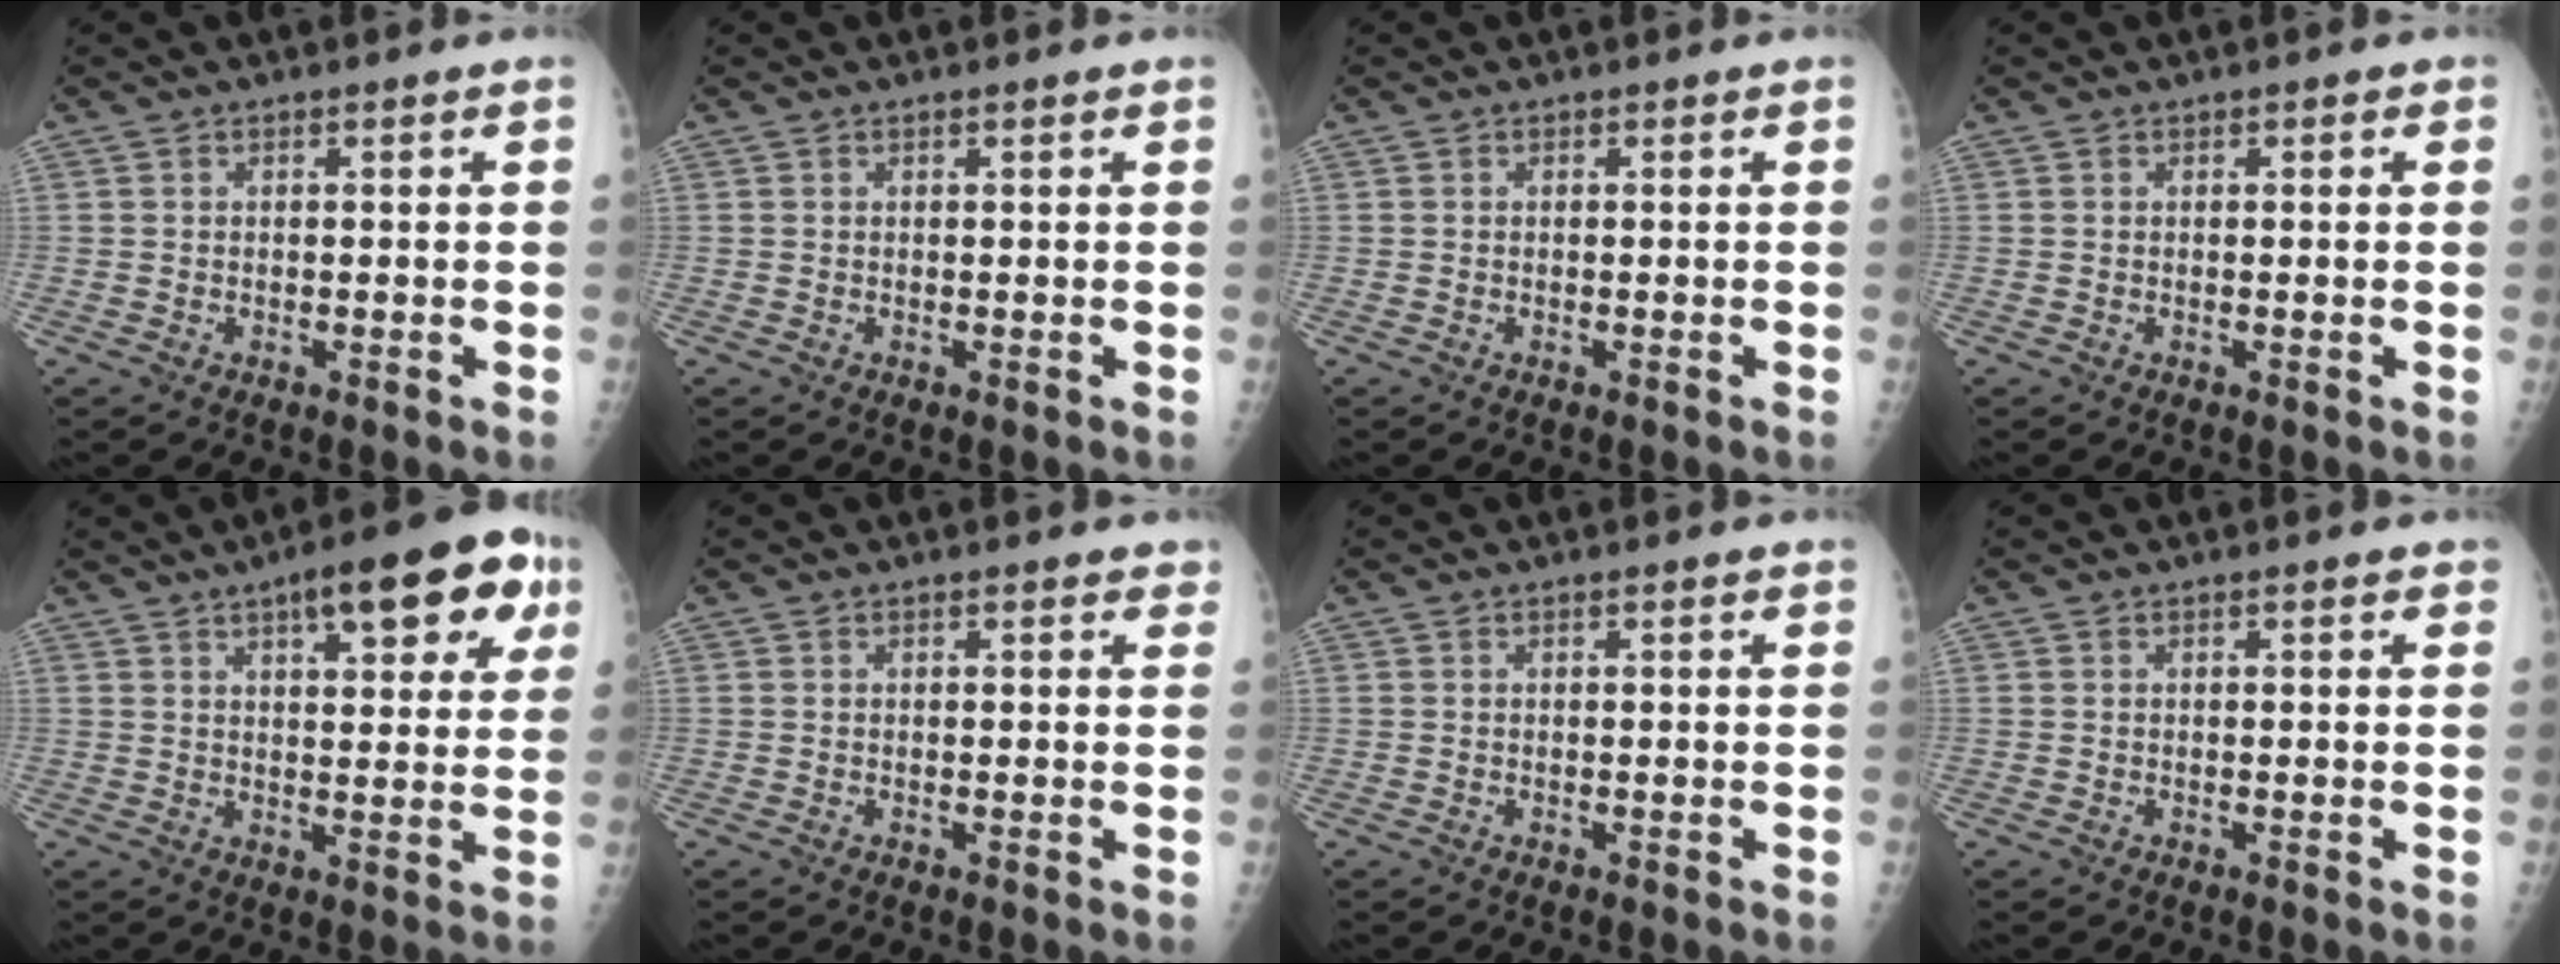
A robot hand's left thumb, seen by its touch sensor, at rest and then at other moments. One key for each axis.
{"total": 0.6, "fx": 0.4, "fy": 0.0, "fz": 0.4, "tx": -0.006, "ty": 0.002, "tz": 0.005}
{"total": 0.0}
{"total": 1.0, "fx": 0.5, "fy": 0.4, "fz": 0.8, "tx": -0.009, "ty": 0.002, "tz": 0.003}
{"total": 15.2, "fx": 7.5, "fy": 5.4, "fz": 12.1, "tx": -0.125, "ty": -0.005, "tz": 0.096}
{"total": 2.6, "fx": 1.9, "fy": 0.9, "fz": 1.6, "tx": -0.002, "ty": 0.001, "tz": 0.019}
{"total": 1.0, "fx": 0.7, "fy": 0.2, "fz": 0.7, "tx": -0.007, "ty": 0.002, "tz": 0.009}
{"total": 1.4, "fx": 1.0, "fy": 0.4, "fz": 0.9, "tx": -0.008, "ty": 0.001, "tz": 0.010}